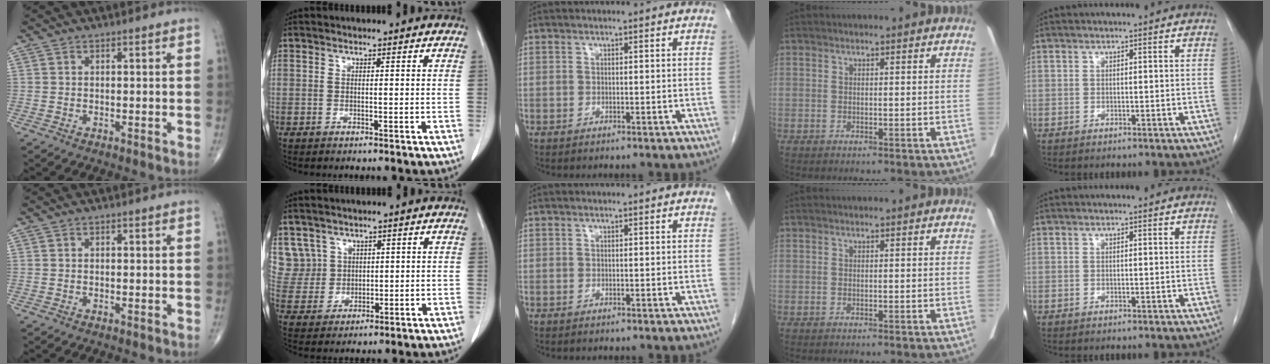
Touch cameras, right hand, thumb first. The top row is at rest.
{"index": {"total": 6.6, "force": [3.4, 5.7, -0.2], "torque": [0.003, 0.016, 0.082]}}